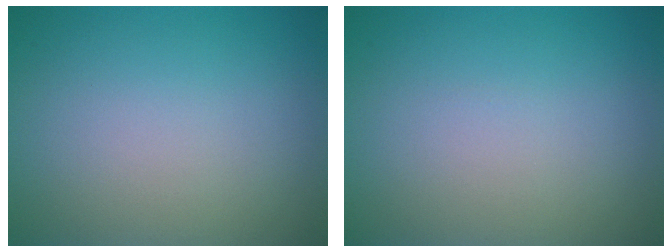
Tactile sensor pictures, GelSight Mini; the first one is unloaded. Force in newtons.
{"total": 0.0}